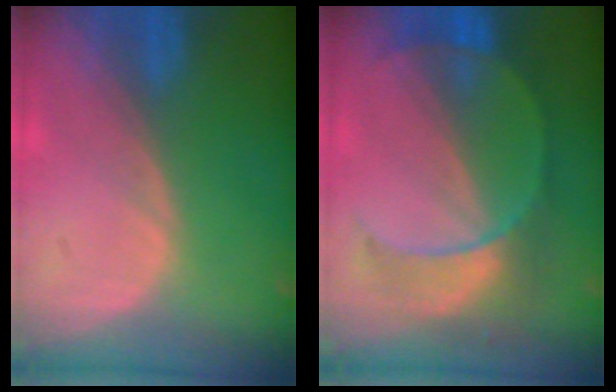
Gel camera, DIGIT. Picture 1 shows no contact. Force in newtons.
{"total": 7.3, "press": 7.3, "slide": 0.2}